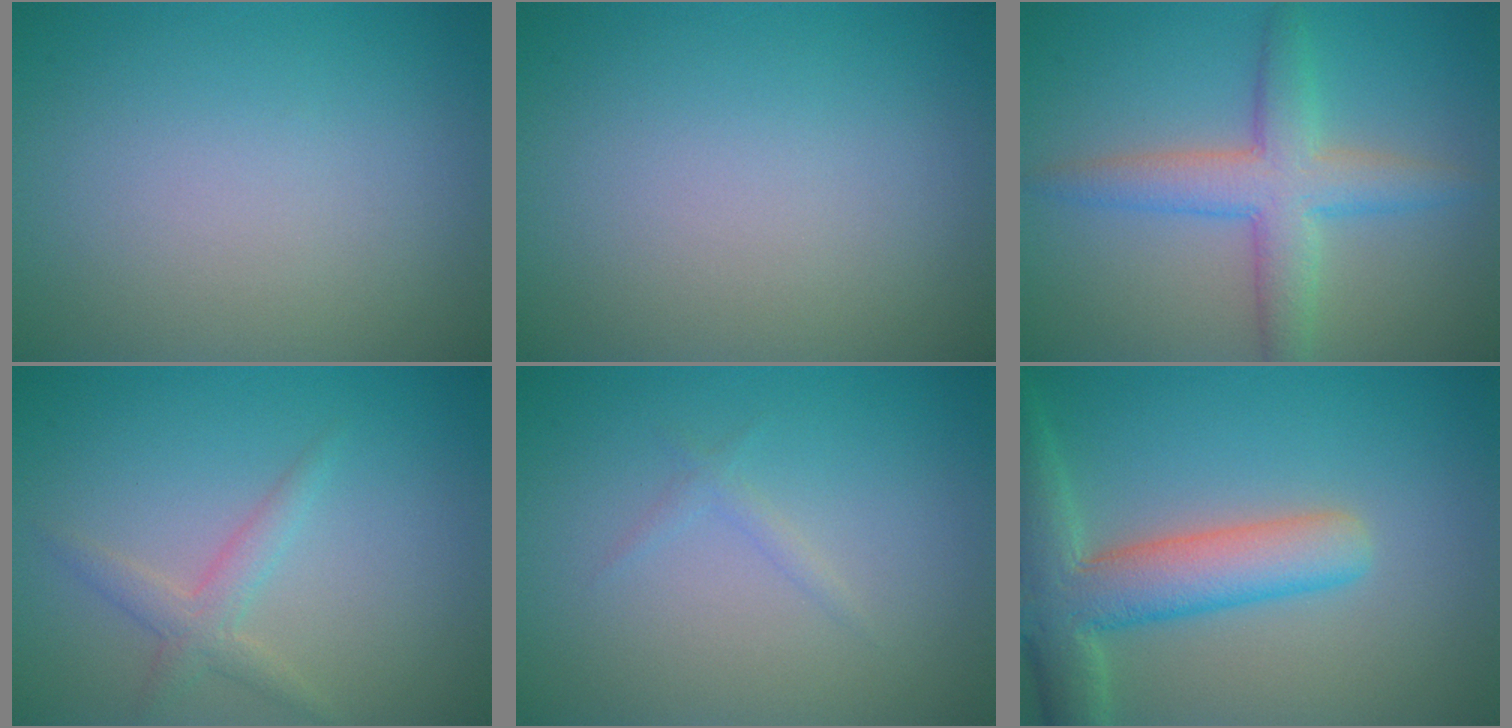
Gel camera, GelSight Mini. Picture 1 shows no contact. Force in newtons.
{"total": 0.0}
{"total": 5.0, "press": 5.0, "slide": 0.1}
{"total": 2.0, "press": 2.0, "slide": 0.0}
{"total": 0.8, "press": 0.8, "slide": 0.1}
{"total": 7.0, "press": 7.0, "slide": 0.5}